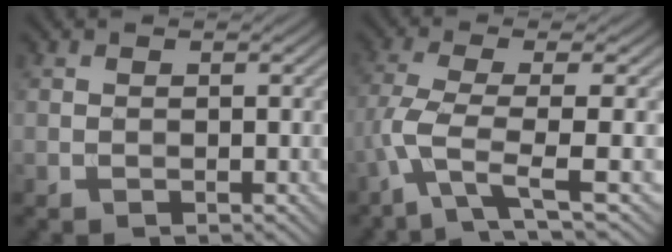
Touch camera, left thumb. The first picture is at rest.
{"total": 5.8, "force": [-1.8, 1.0, 5.4], "torque": [-0.112, 0.003, -0.053]}